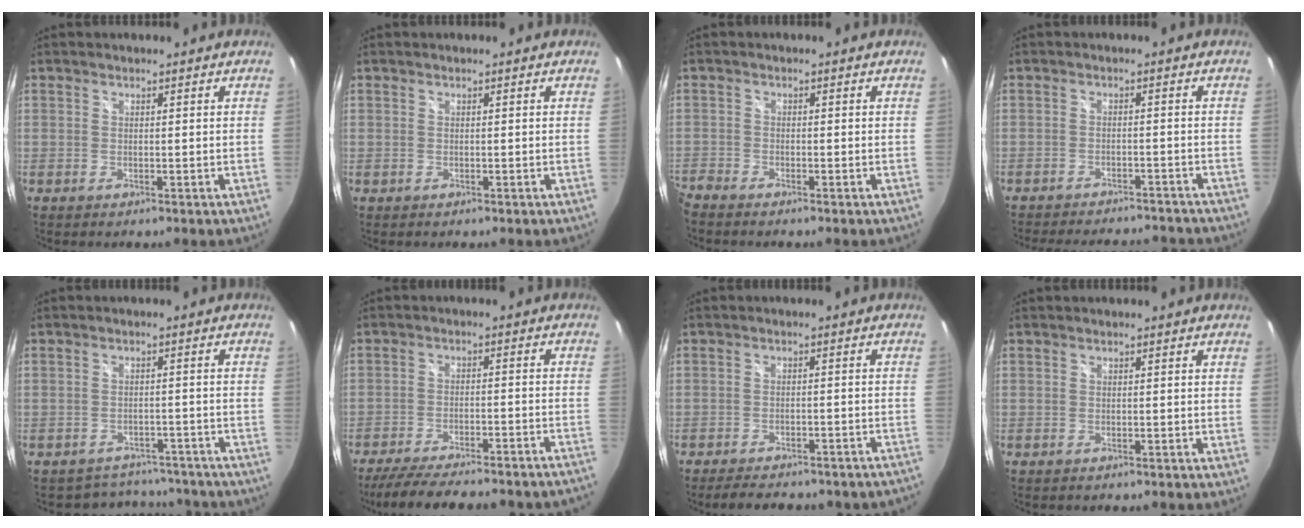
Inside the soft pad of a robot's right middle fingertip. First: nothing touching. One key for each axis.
{"total": 0.0}
{"total": 3.1, "fx": -2.9, "fy": 0.5, "fz": 0.8, "tx": -0.032, "ty": -0.015, "tz": -0.063}
{"total": 15.1, "fx": -13.3, "fy": 4.0, "fz": 5.9, "tx": -0.121, "ty": -0.007, "tz": -0.174}
{"total": 11.7, "fx": -10.5, "fy": 4.8, "fz": 2.2, "tx": -0.046, "ty": 0.024, "tz": -0.122}
{"total": 20.4, "fx": -18.1, "fy": 1.9, "fz": 9.2, "tx": -0.166, "ty": -0.030, "tz": -0.253}
{"total": 12.7, "fx": -11.3, "fy": 3.0, "fz": 5.0, "tx": -0.097, "ty": -0.005, "tz": -0.136}
{"total": 0.9, "fx": -0.8, "fy": 0.3, "fz": 0.2, "tx": -0.008, "ty": -0.001, "tz": -0.010}